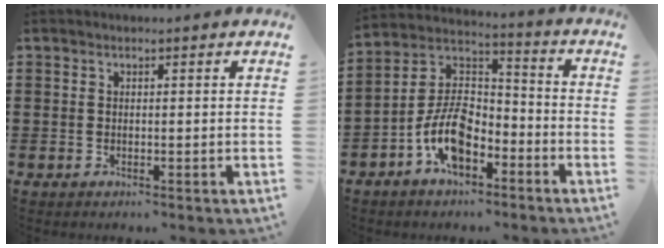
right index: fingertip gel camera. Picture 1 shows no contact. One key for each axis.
{"total": 9.6, "fx": -4.9, "fy": 5.2, "fz": 6.4, "tx": -0.149, "ty": 0.003, "tz": -0.098}